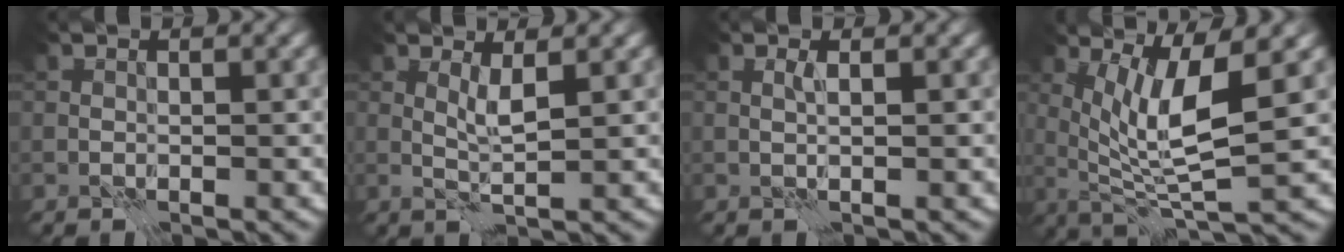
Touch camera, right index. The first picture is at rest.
{"total": 1.9, "force": [1.3, -0.7, 1.2], "torque": [-0.023, -0.002, 0.025]}
{"total": 0.8, "force": [0.4, -0.6, 0.4], "torque": [-0.007, 0.006, 0.004]}
{"total": 6.2, "force": [2.1, 0.9, 5.8], "torque": [-0.102, -0.010, 0.044]}